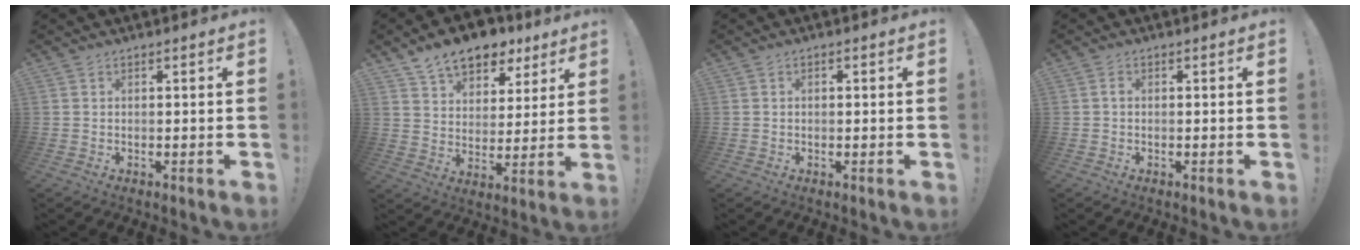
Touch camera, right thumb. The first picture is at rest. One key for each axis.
{"total": 12.8, "fx": 9.6, "fy": 6.9, "fz": 5.0, "tx": -0.072, "ty": -0.062, "tz": 0.175}
{"total": 0.9, "fx": -0.4, "fy": 0.6, "fz": 0.5, "tx": -0.018, "ty": 0.006, "tz": -0.005}
{"total": 0.8, "fx": -0.4, "fy": 0.5, "fz": 0.5, "tx": -0.007, "ty": 0.002, "tz": -0.009}